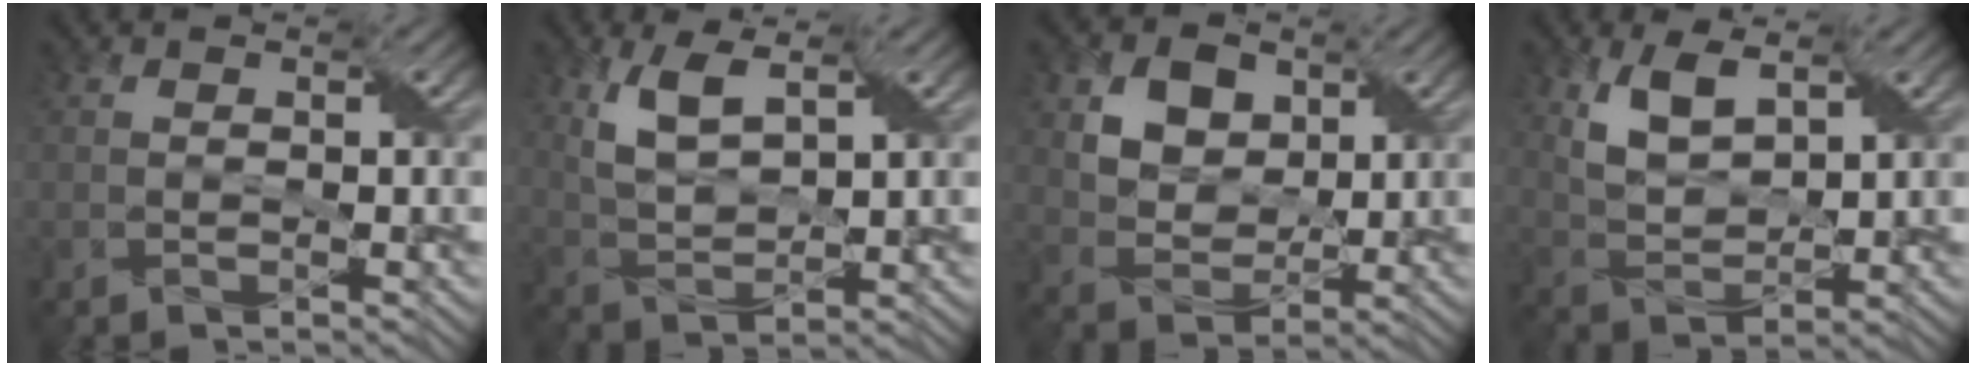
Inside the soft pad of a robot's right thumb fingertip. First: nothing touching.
{"total": 6.0, "force": [3.0, 2.4, 4.6], "torque": [-0.112, 0.000, 0.062]}
{"total": 7.5, "force": [3.2, 5.5, 3.9], "torque": [-0.114, -0.009, 0.061]}
{"total": 6.4, "force": [3.3, 3.1, 4.5], "torque": [-0.105, -0.003, 0.066]}